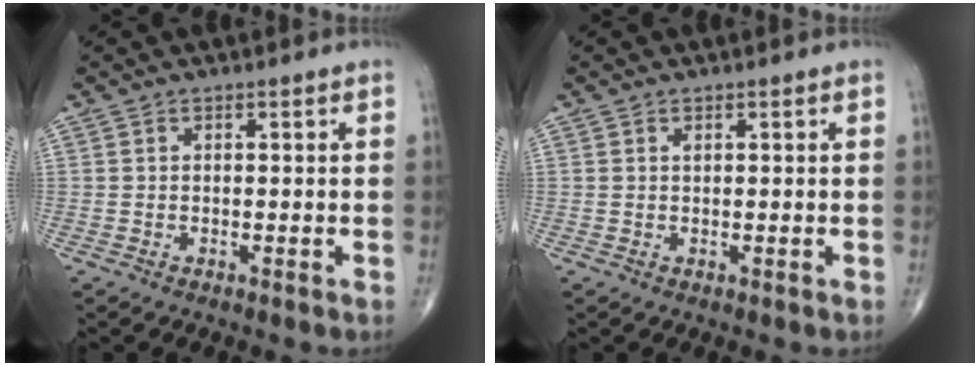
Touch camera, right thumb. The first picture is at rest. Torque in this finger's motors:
{"motor_torque": [0.15, 0.09, 0.18, -0.01, 0.03]}